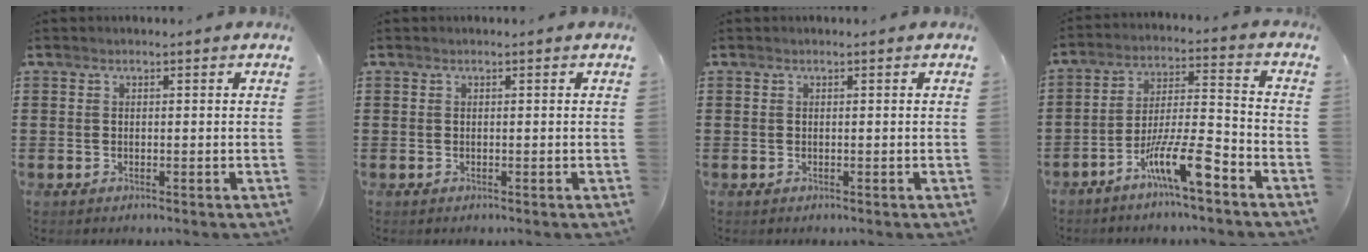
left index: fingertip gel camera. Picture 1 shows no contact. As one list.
[{"total": 0.0}, {"total": 0.0}, {"total": 11.0, "force": [-7.4, 1.7, 7.9], "torque": [-0.158, 0.007, -0.144]}]